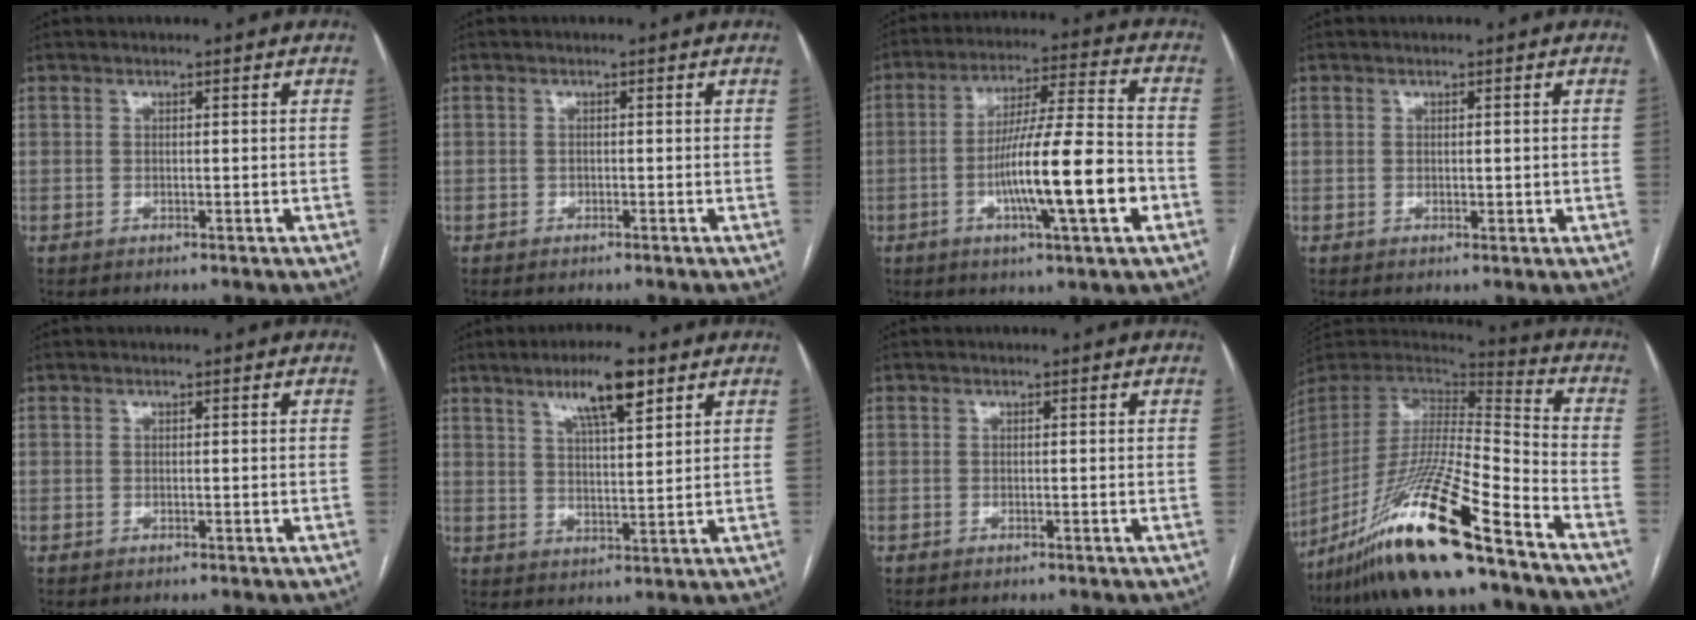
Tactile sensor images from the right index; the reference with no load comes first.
{"total": 0.6, "force": [-0.3, 0.6, 0.0], "torque": [-0.001, 0.004, -0.009]}
{"total": 15.4, "force": [-4.4, 0.7, 14.7], "torque": [-0.251, -0.003, -0.074]}
{"total": 1.4, "force": [0.0, 0.8, 1.1], "torque": [-0.018, 0.001, 0.003]}
{"total": 0.0}
{"total": 8.6, "force": [5.3, 1.4, 6.6], "torque": [-0.117, 0.004, 0.090]}
{"total": 0.0}
{"total": 22.4, "force": [-15.9, 0.9, 15.8], "torque": [-0.320, -0.035, -0.295]}